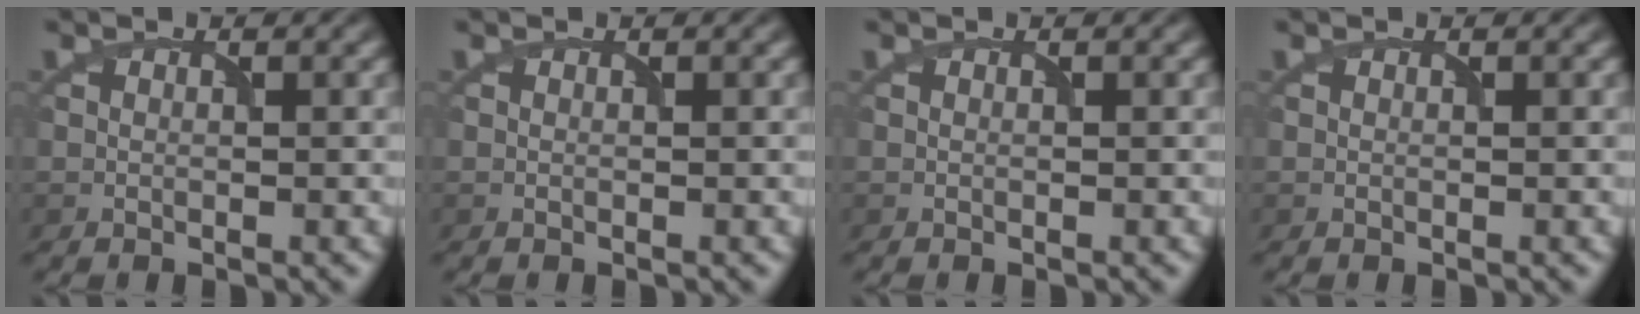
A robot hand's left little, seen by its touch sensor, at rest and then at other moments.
{"total": 0.0}
{"total": 0.0}
{"total": 0.0}